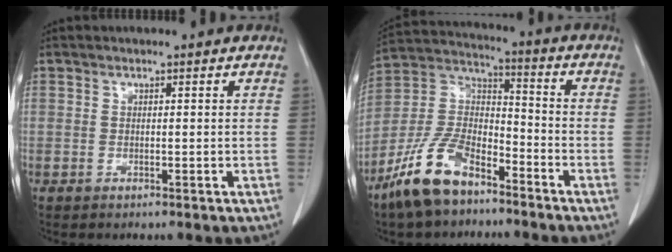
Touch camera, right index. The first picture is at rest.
{"total": 13.1, "force": [-9.3, 5.4, 7.5], "torque": [-0.163, 0.009, -0.183]}